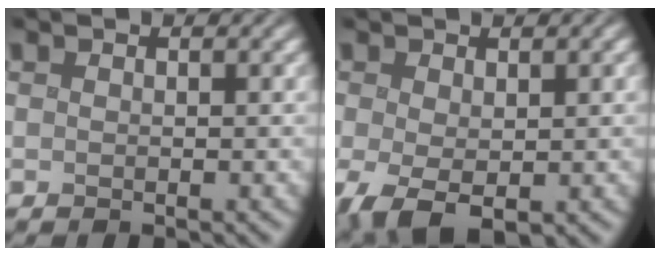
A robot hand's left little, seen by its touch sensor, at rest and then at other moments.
{"total": 3.6, "force": [-1.2, 1.8, 3.0], "torque": [-0.064, -0.007, -0.013]}